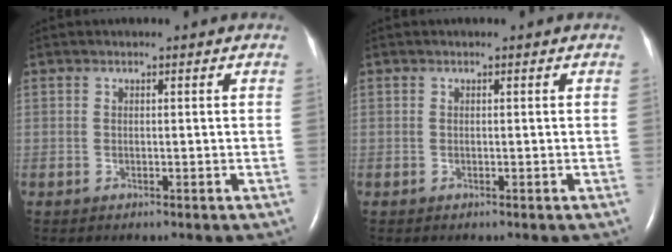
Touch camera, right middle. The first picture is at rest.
{"total": 0.0}